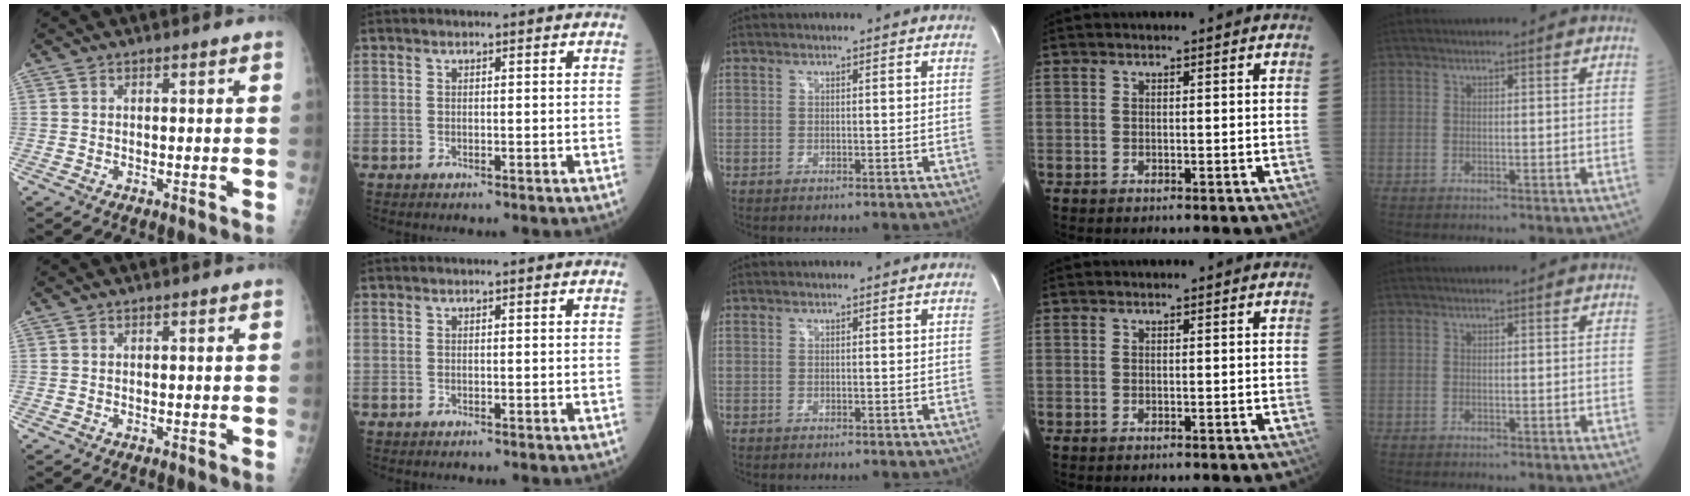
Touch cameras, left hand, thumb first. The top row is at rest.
{}